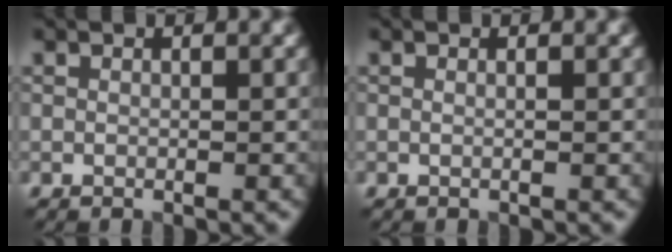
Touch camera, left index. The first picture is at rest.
{"total": 0.6, "force": [0.2, 0.2, 0.5], "torque": [-0.008, -0.002, -0.006]}